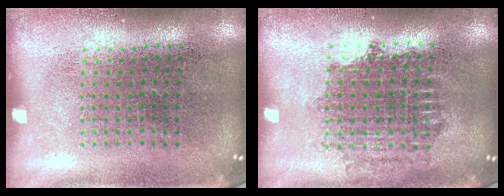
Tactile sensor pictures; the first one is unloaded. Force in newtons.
{"total": 1.7, "press": 1.4, "slide": 1.0}